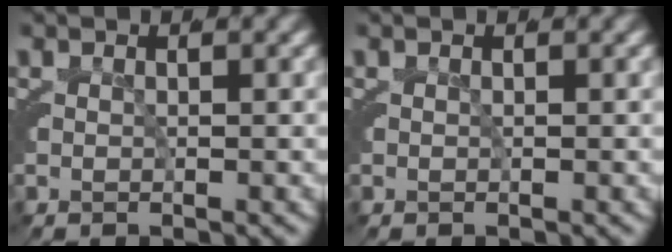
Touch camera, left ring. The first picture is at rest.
{"total": 0.0}